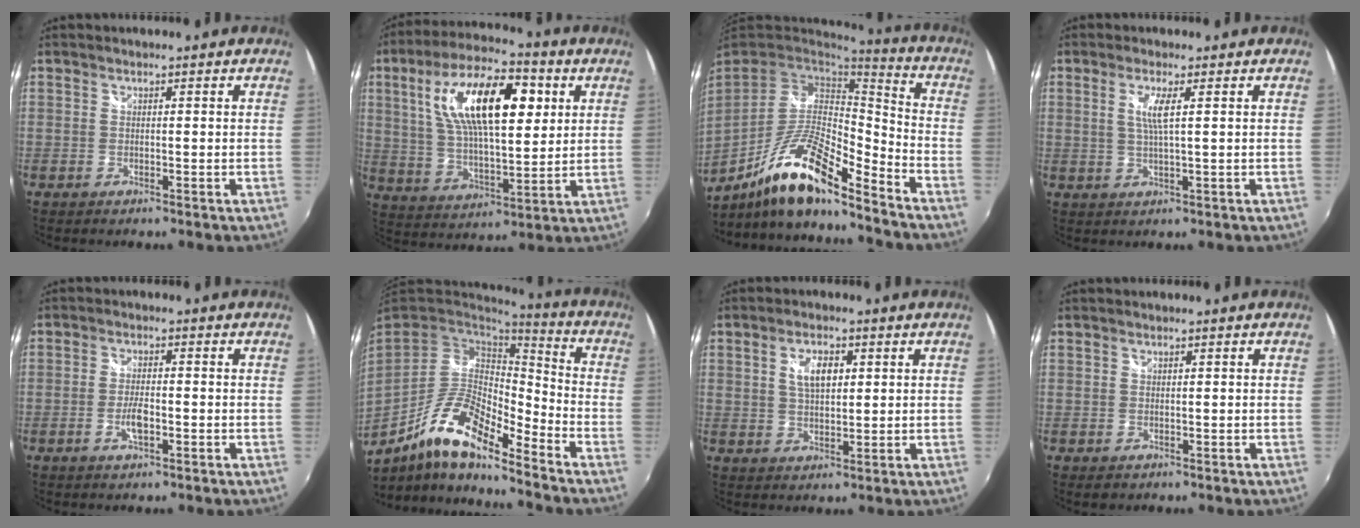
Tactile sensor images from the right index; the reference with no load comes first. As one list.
[{"total": 20.0, "force": [6.4, 8.0, 17.2], "torque": [-0.306, 0.027, 0.113]}, {"total": 16.6, "force": [-11.5, 3.1, 11.5], "torque": [-0.230, -0.018, -0.222]}, {"total": 3.8, "force": [1.1, 0.0, 3.6], "torque": [-0.072, -0.005, 0.020]}, {"total": 3.8, "force": [-1.3, 1.3, 3.3], "torque": [-0.068, -0.003, -0.025]}, {"total": 15.8, "force": [-10.5, 4.0, 11.1], "torque": [-0.214, -0.011, -0.204]}, {"total": 5.7, "force": [1.8, 2.9, 4.5], "torque": [-0.078, 0.006, 0.033]}, {"total": 0.9, "force": [0.1, 0.9, 0.2], "torque": [0.000, -0.002, 0.000]}]